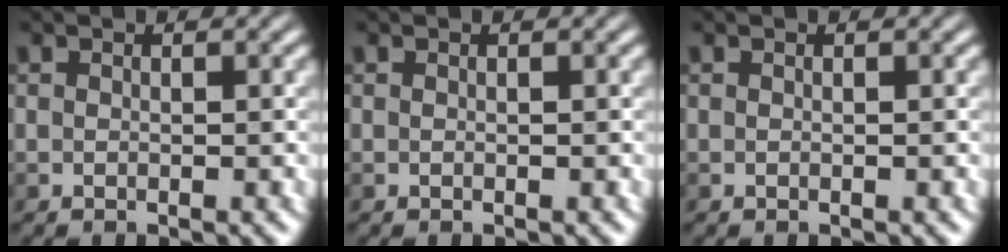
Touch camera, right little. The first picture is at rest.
{"total": 0.0}
{"total": 0.0}